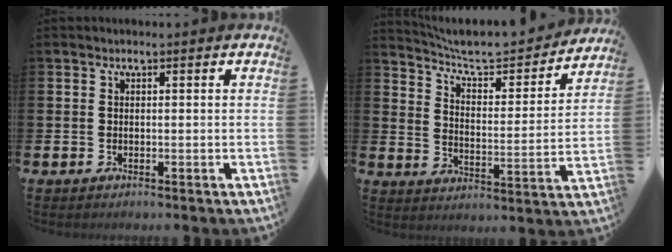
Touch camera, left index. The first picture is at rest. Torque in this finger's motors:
{"motor_torque": [0.40, -0.94, 0.06, 0.07]}